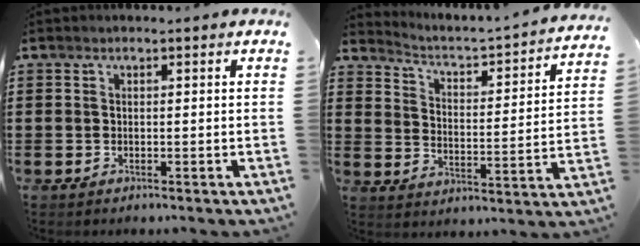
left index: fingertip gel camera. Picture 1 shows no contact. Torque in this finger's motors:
{"motor_torque": [2.14, 0.00, 0.03, -0.03]}